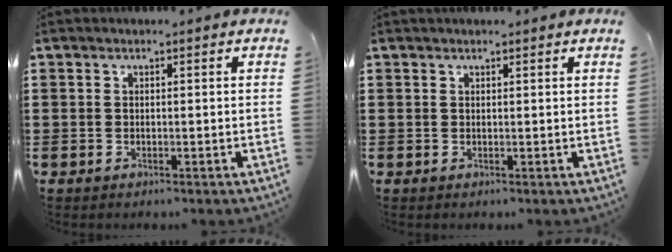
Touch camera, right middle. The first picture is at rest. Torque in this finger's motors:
{"motor_torque": [0.54, -0.45, 0.15, 0.03]}